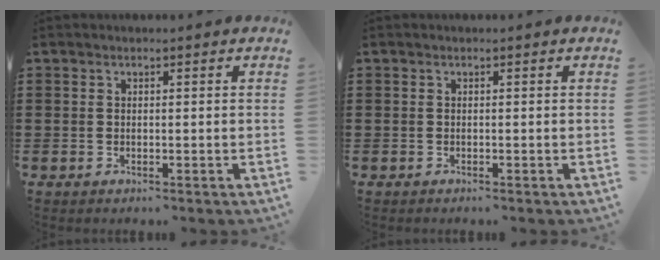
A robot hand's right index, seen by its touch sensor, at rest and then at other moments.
{"total": 0.0}